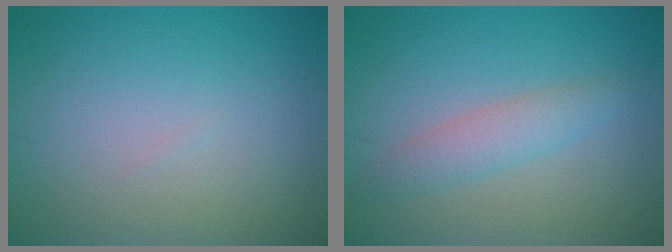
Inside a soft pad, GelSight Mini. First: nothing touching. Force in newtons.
{"total": 2.4, "press": 2.4, "slide": 0.0}